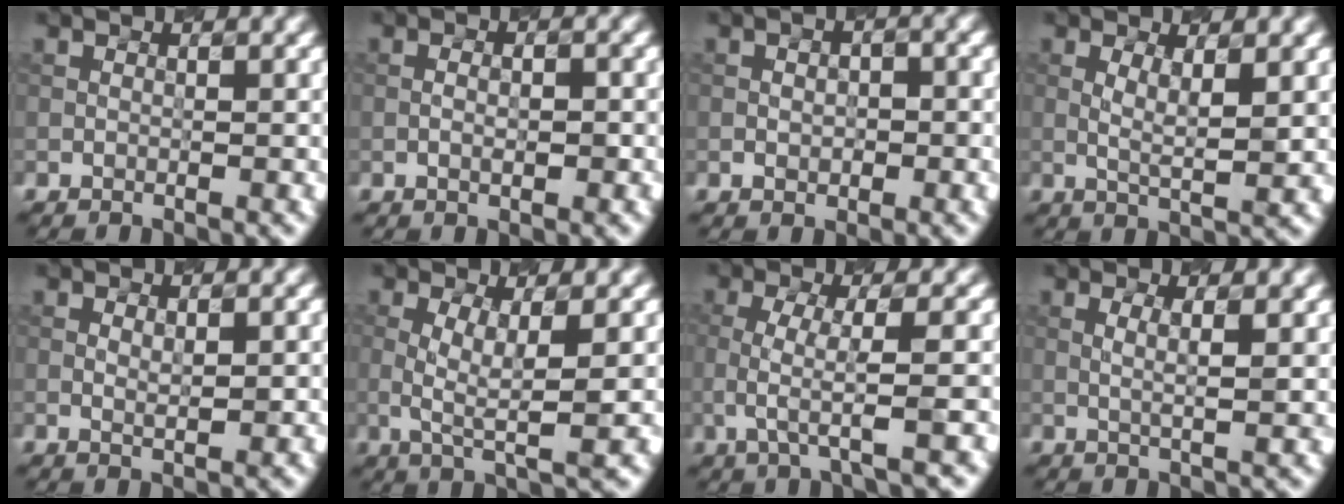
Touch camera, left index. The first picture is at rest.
{"total": 1.5, "force": [-0.3, 0.4, 1.4], "torque": [-0.008, -0.002, -0.006]}
{"total": 1.9, "force": [-0.4, 1.0, 1.5], "torque": [-0.026, 0.008, 0.001]}
{"total": 2.6, "force": [0.6, 0.4, 2.5], "torque": [-0.051, -0.003, 0.021]}
{"total": 0.8, "force": [0.2, 0.0, 0.8], "torque": [-0.020, 0.004, 0.010]}
{"total": 3.8, "force": [-0.1, 0.7, 3.8], "torque": [-0.082, 0.000, 0.005]}
{"total": 3.8, "force": [-0.9, 0.7, 3.6], "torque": [-0.073, 0.004, -0.012]}
{"total": 2.4, "force": [0.6, 0.5, 2.3], "torque": [-0.038, 0.003, 0.016]}